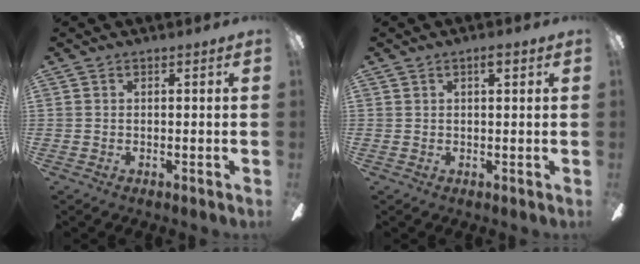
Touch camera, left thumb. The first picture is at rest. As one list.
[{"total": 2.2, "force": [1.3, 1.0, 1.4], "torque": [-0.015, -0.003, 0.018]}]